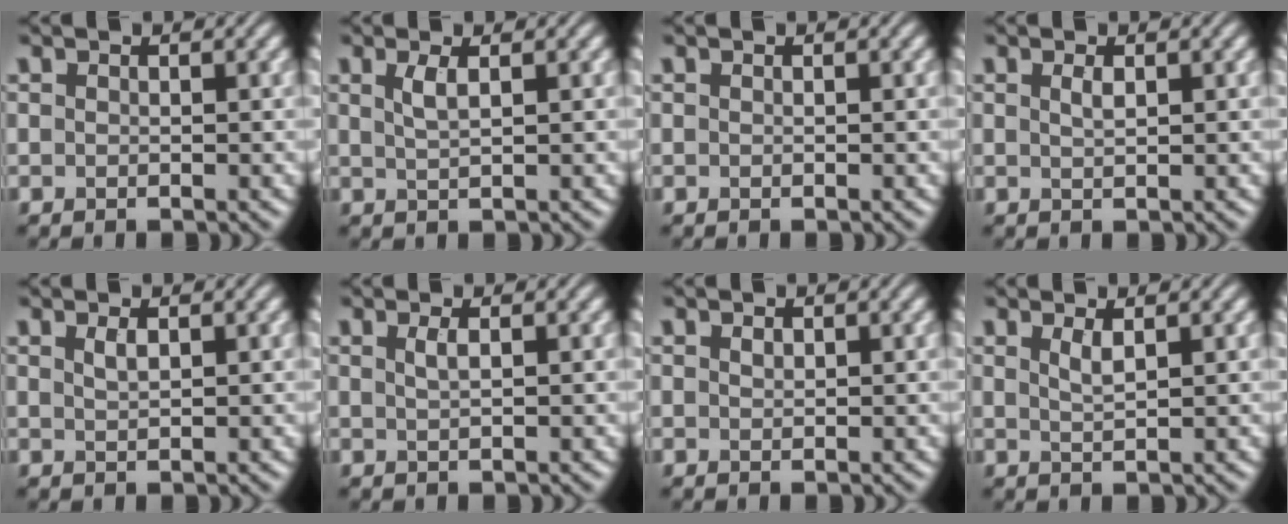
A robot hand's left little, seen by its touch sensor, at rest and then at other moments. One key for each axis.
{"total": 1.6, "fx": 0.7, "fy": 0.4, "fz": 1.4, "tx": -0.028, "ty": 0.001, "tz": 0.013}
{"total": 0.0}
{"total": 0.9, "fx": 0.4, "fy": 0.2, "fz": 0.7, "tx": -0.015, "ty": 0.002, "tz": 0.008}
{"total": 1.0, "fx": 0.6, "fy": 0.3, "fz": 0.7, "tx": -0.017, "ty": 0.002, "tz": 0.012}
{"total": 1.2, "fx": 0.4, "fy": 0.4, "fz": 1.0, "tx": -0.017, "ty": 0.003, "tz": 0.007}
{"total": 0.5, "fx": 0.3, "fy": 0.3, "fz": 0.3, "tx": -0.007, "ty": 0.000, "tz": 0.007}
{"total": 1.3, "fx": 0.8, "fy": 0.3, "fz": 1.1, "tx": -0.021, "ty": 0.000, "tz": 0.014}